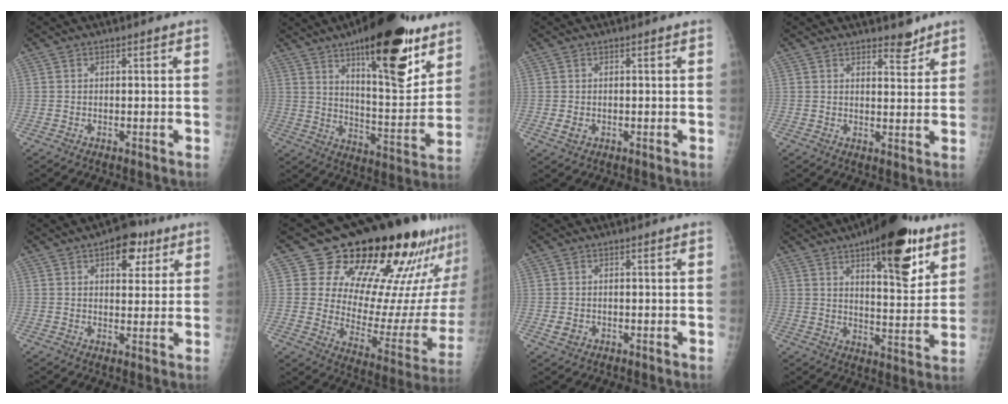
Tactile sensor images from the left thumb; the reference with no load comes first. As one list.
[{"total": 23.1, "force": [13.7, 7.4, 17.1], "torque": [-0.214, -0.071, 0.209]}, {"total": 1.7, "force": [-0.1, 1.4, 1.0], "torque": [-0.015, -0.002, 0.003]}, {"total": 3.9, "force": [3.2, 1.5, 1.6], "torque": [-0.006, -0.023, 0.046]}, {"total": 7.8, "force": [3.9, 4.5, 5.0], "torque": [-0.035, -0.010, 0.048]}, {"total": 26.3, "force": [18.1, 11.0, 15.6], "torque": [-0.180, -0.090, 0.249]}, {"total": 1.9, "force": [-0.4, 1.6, 0.9], "torque": [-0.013, 0.000, 0.000]}, {"total": 18.3, "force": [10.2, 6.4, 13.7], "torque": [-0.158, -0.051, 0.147]}]